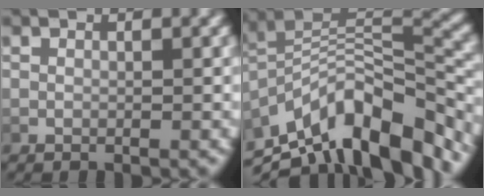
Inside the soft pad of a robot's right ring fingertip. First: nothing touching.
{"total": 13.6, "force": [-3.0, 8.7, 10.0], "torque": [-0.159, -0.014, -0.041]}